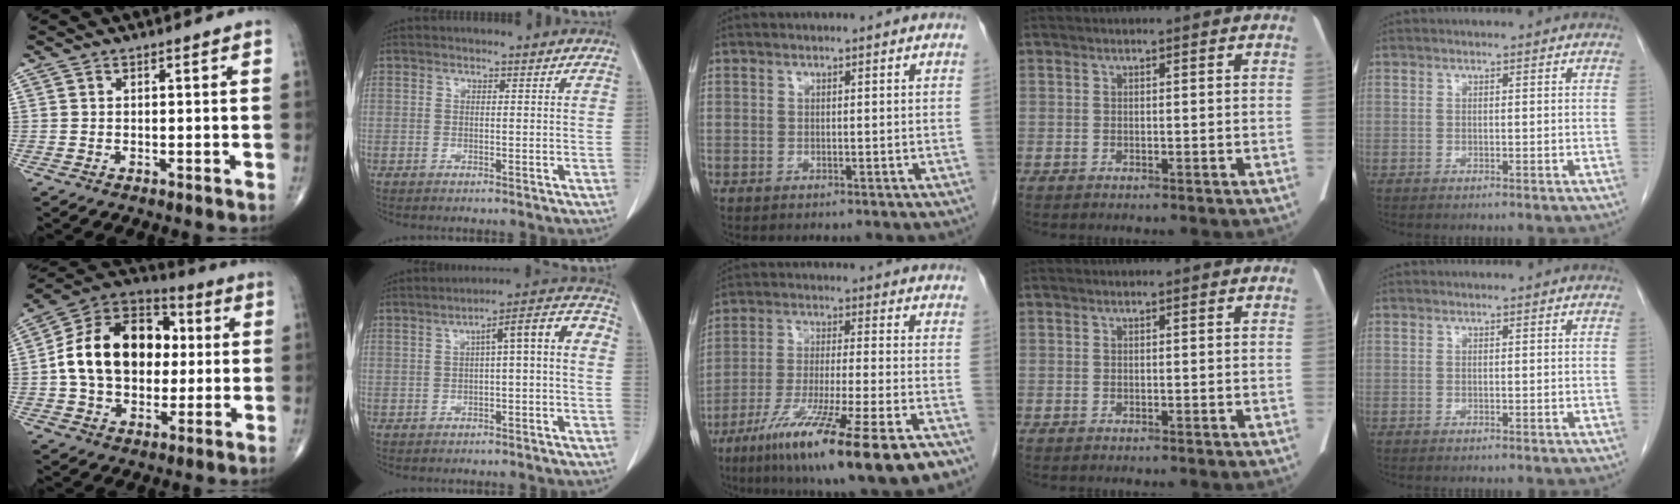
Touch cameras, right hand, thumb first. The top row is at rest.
{"thumb": {"total": 21.2, "force": [1.4, 15.1, 14.9], "torque": [-0.222, 0.026, 0.021]}, "index": {"total": 7.4, "force": [-0.3, 1.4, 7.2], "torque": [-0.097, 0.037, -0.007]}, "middle": {"total": 20.0, "force": [-12.2, 1.1, 15.9], "torque": [-0.228, -0.053, -0.202]}}